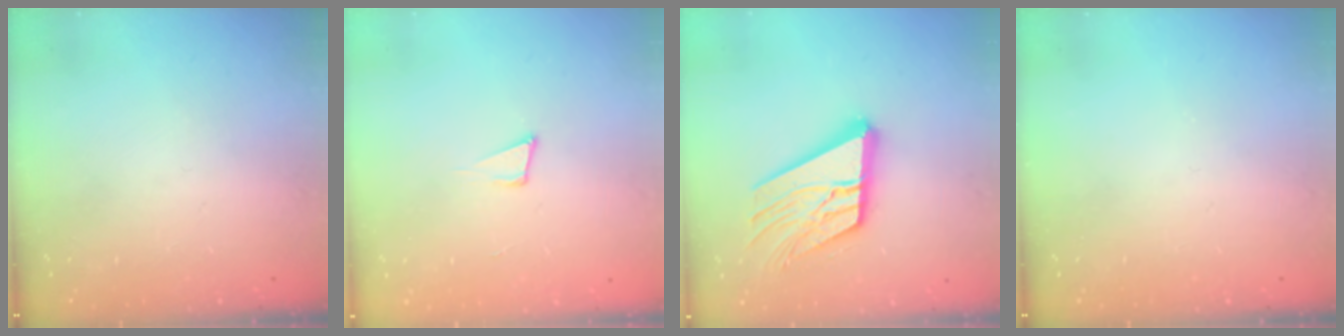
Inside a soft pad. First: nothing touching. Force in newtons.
{"total": 4.6, "press": 3.2, "slide": 3.3}
{"total": 17.6, "press": 17.5, "slide": 2.2}
{"total": 0.0}